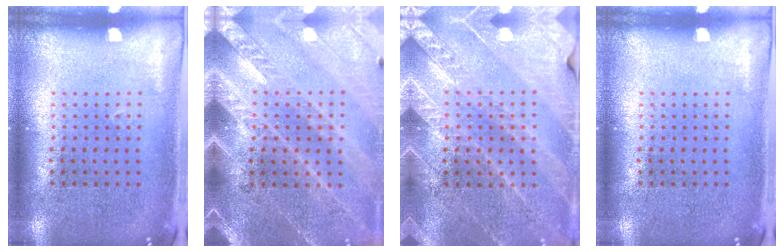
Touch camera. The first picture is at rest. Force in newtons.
{"total": 2.9, "press": 2.7, "slide": 1.2}
{"total": 3.1, "press": 2.9, "slide": 1.1}
{"total": 0.0}